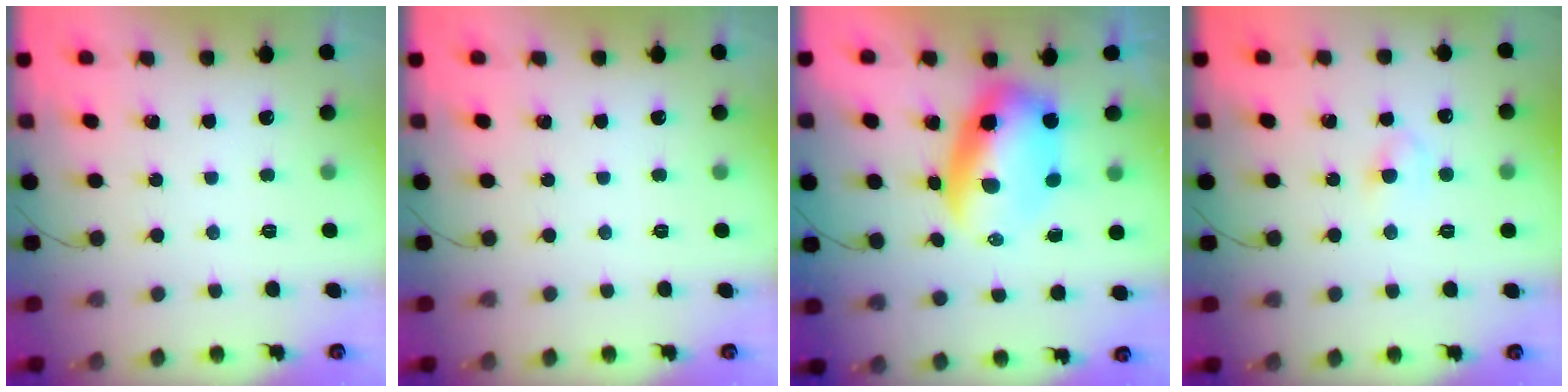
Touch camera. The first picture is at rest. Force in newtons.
{"total": 0.0}
{"total": 9.6, "press": 9.2, "slide": 2.5}
{"total": 3.7, "press": 3.5, "slide": 1.3}